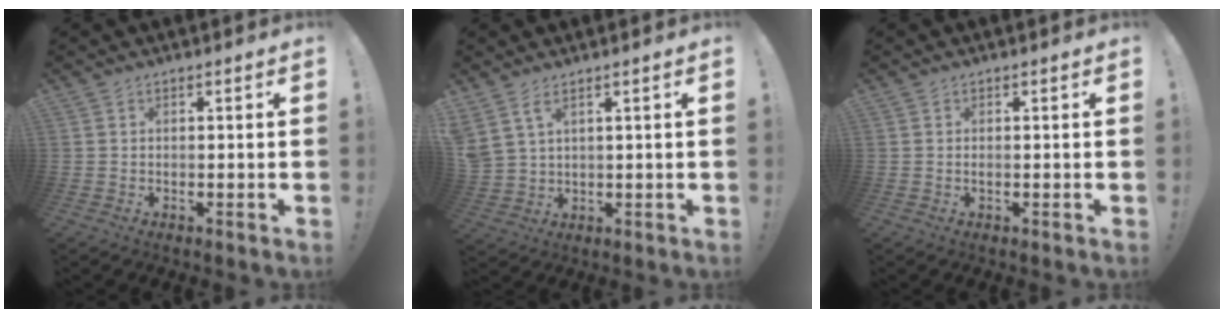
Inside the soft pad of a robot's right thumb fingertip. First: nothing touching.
{"total": 4.6, "force": [3.0, 2.0, 2.8], "torque": [-0.054, -0.013, 0.061]}
{"total": 0.5, "force": [-0.1, 0.1, 0.5], "torque": [-0.015, 0.001, 0.000]}